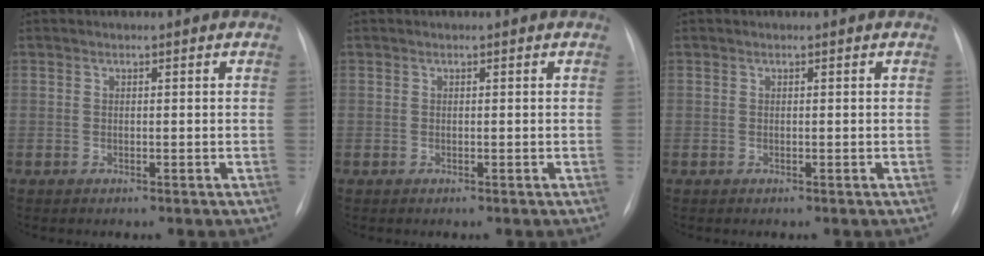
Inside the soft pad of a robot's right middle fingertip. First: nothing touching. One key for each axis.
{"total": 0.0}
{"total": 0.0}